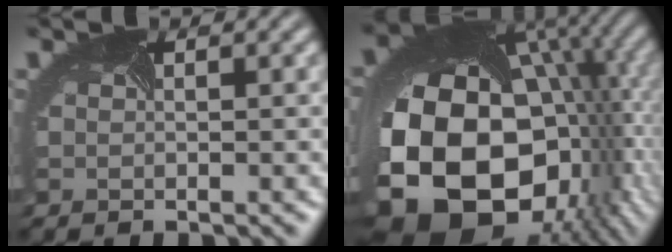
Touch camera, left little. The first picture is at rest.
{"total": 21.2, "force": [-4.1, 15.6, 13.8], "torque": [-0.278, -0.066, -0.038]}